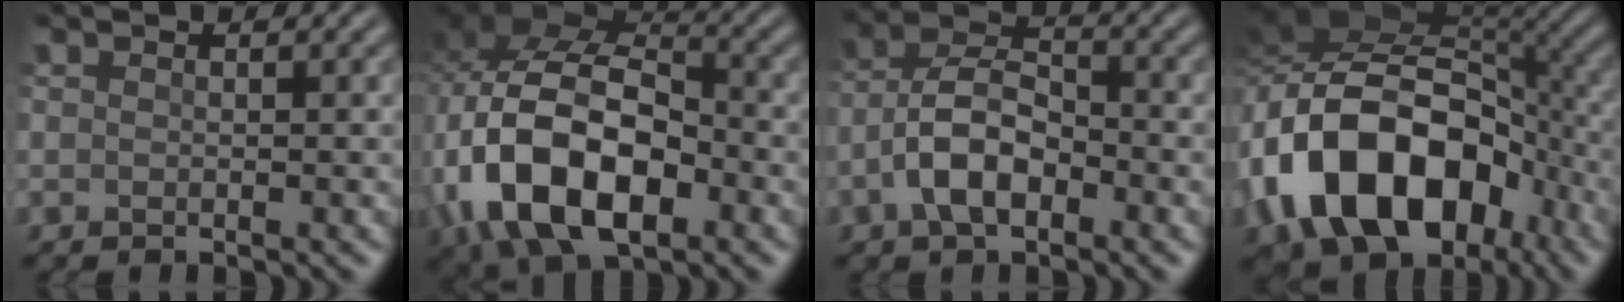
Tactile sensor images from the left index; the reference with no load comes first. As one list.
[{"total": 14.2, "force": [-4.0, 8.7, 10.5], "torque": [-0.201, -0.014, -0.077]}, {"total": 5.7, "force": [-2.3, 2.9, 4.3], "torque": [-0.076, 0.011, -0.049]}, {"total": 15.4, "force": [-5.4, 10.1, 10.3], "torque": [-0.184, 0.002, -0.100]}]